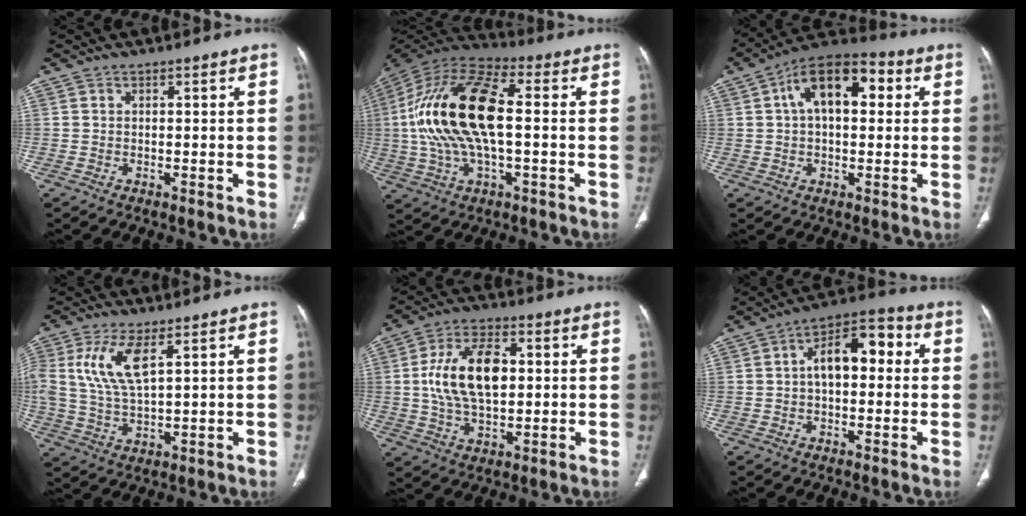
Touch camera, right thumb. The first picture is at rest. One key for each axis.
{"total": 21.9, "fx": 0.5, "fy": 9.5, "fz": 19.7, "tx": -0.410, "ty": 0.025, "tz": 0.004}
{"total": 14.2, "fx": 3.5, "fy": 7.9, "fz": 11.2, "tx": -0.163, "ty": 0.030, "tz": 0.049}
{"total": 10.0, "fx": 3.6, "fy": 3.9, "fz": 8.4, "tx": -0.192, "ty": -0.007, "tz": 0.076}
{"total": 14.5, "fx": 1.5, "fy": 8.2, "fz": 11.9, "tx": -0.208, "ty": 0.009, "tz": 0.027}
{"total": 10.9, "fx": 1.2, "fy": 6.0, "fz": 9.1, "tx": -0.125, "ty": 0.036, "tz": 0.007}